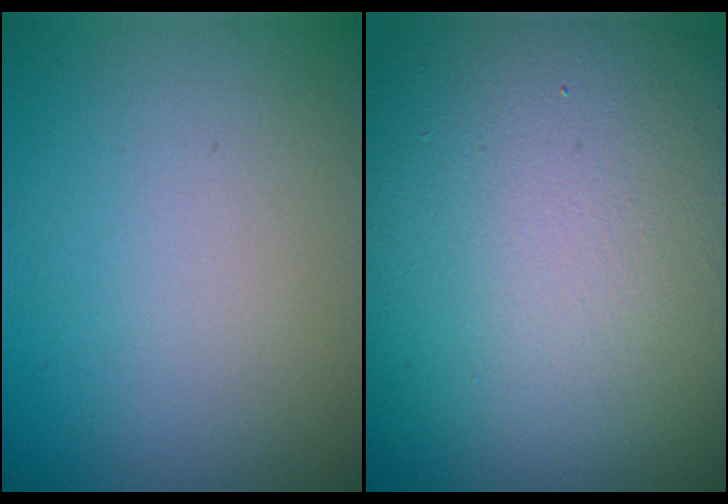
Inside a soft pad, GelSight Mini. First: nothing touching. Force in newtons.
{"total": 19.9, "press": 19.8, "slide": 1.4}